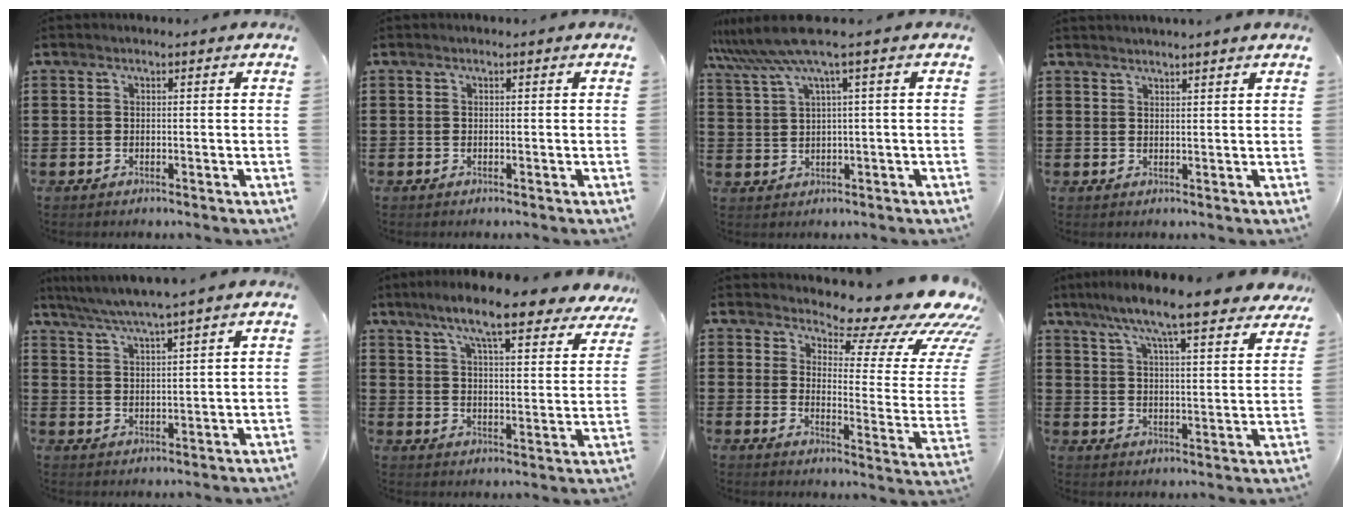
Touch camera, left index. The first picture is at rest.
{"total": 0.0}
{"total": 5.8, "force": [2.8, -0.4, 5.1], "torque": [-0.121, -0.018, 0.043]}
{"total": 1.5, "force": [1.5, -0.3, 0.1], "torque": [-0.004, 0.001, 0.029]}
{"total": 4.2, "force": [3.7, -0.7, 2.0], "torque": [-0.049, -0.017, 0.064]}
{"total": 10.1, "force": [8.2, 0.7, 6.0], "torque": [-0.124, -0.034, 0.137]}
{"total": 11.4, "force": [9.1, 2.9, 6.1], "torque": [-0.097, -0.075, 0.150]}
{"total": 9.1, "force": [7.7, 0.4, 4.7], "torque": [-0.114, -0.038, 0.128]}